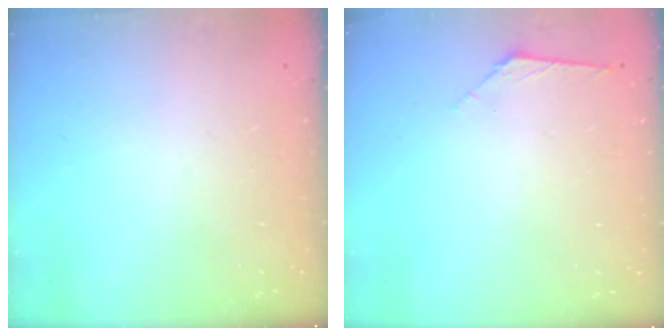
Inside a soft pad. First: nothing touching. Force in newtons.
{"total": 1.9, "press": 1.8, "slide": 0.5}